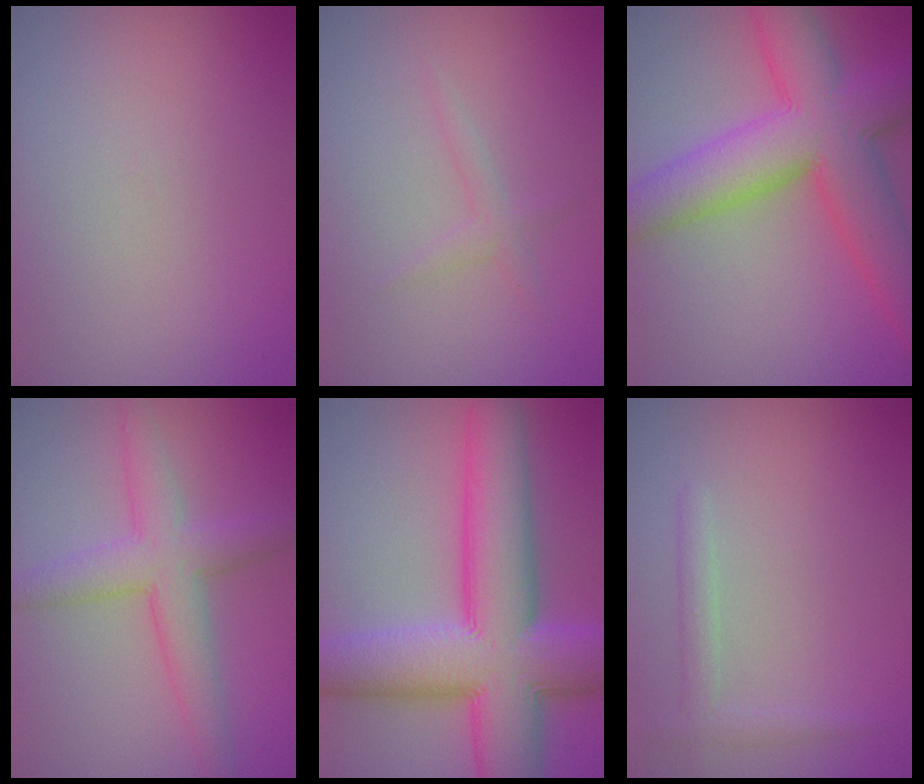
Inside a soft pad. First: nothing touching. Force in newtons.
{"total": 1.2, "press": 1.2, "slide": 0.1}
{"total": 10.8, "press": 10.8, "slide": 0.3}
{"total": 4.9, "press": 4.9, "slide": 0.1}
{"total": 12.6, "press": 12.6, "slide": 0.5}
{"total": 1.7, "press": 1.6, "slide": 0.1}